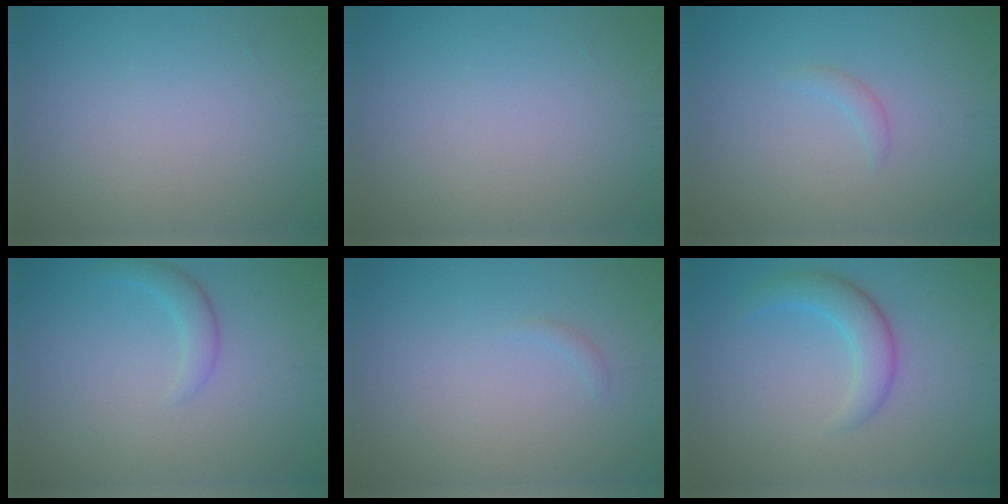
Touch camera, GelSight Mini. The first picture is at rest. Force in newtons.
{"total": 0.0}
{"total": 0.9, "press": 0.9, "slide": 0.1}
{"total": 1.8, "press": 1.8, "slide": 0.1}
{"total": 0.5, "press": 0.5, "slide": 0.1}
{"total": 3.3, "press": 3.3, "slide": 0.2}